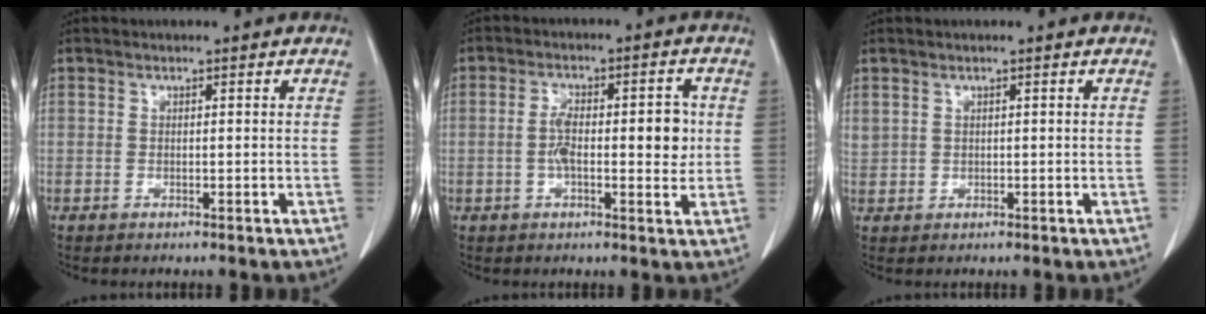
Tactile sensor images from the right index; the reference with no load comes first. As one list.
[{"total": 8.3, "force": [0.0, 2.9, 7.8], "torque": [-0.128, 0.014, -0.002]}, {"total": 1.5, "force": [0.8, 1.2, 0.6], "torque": [-0.024, 0.013, 0.023]}]